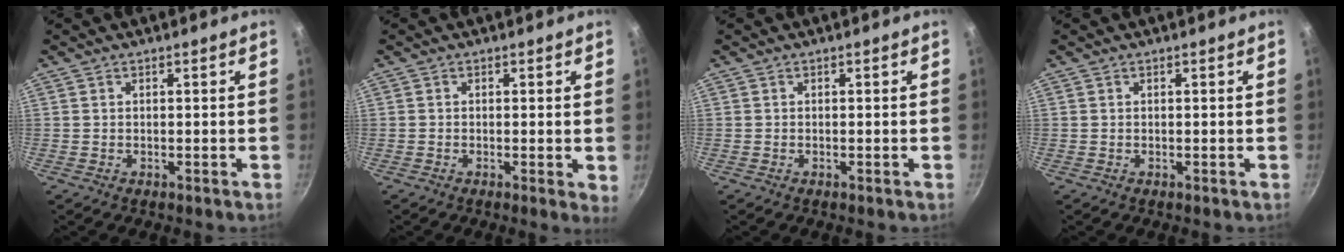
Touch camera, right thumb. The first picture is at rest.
{"total": 2.3, "force": [0.0, 0.6, 2.2], "torque": [-0.026, -0.007, -0.004]}
{"total": 0.0}
{"total": 0.0}